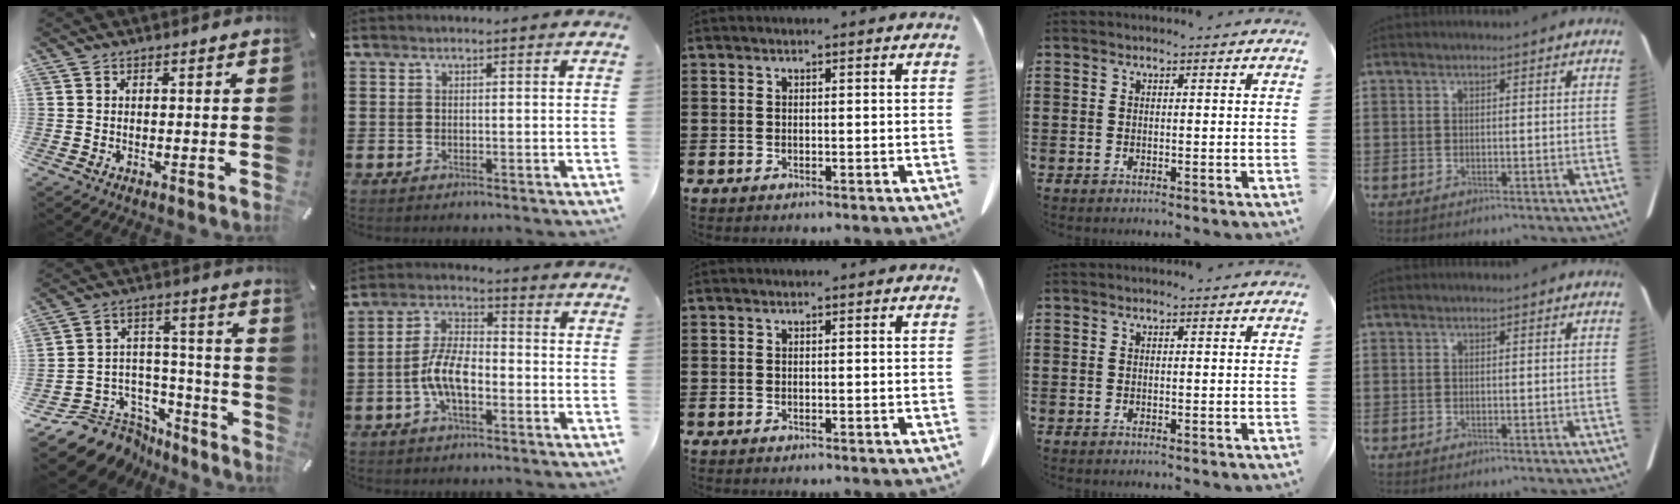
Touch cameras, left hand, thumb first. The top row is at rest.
{"thumb": {"total": 13.3, "force": [-7.5, 10.3, 3.8], "torque": [-0.058, 0.031, -0.112]}, "index": {"total": 7.3, "force": [-2.3, 3.3, 6.1], "torque": [-0.138, 0.004, -0.050]}}